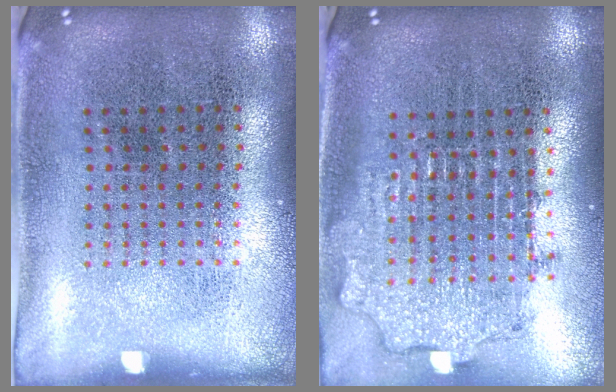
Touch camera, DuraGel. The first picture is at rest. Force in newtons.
{"total": 1.9, "press": 1.5, "slide": 1.2}